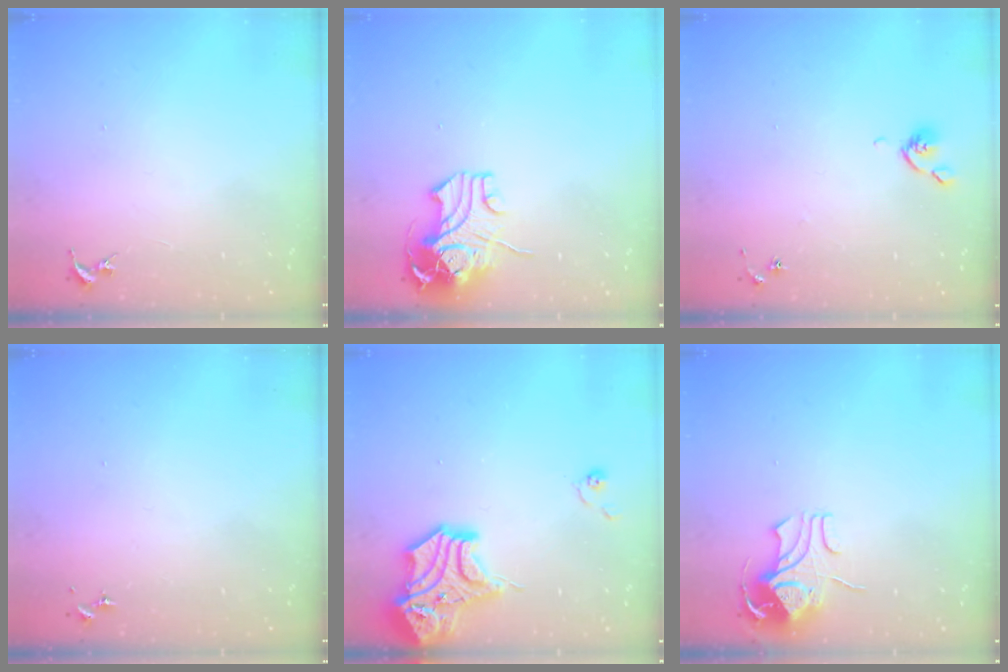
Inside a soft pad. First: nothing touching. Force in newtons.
{"total": 11.8, "press": 11.7, "slide": 2.1}
{"total": 4.4, "press": 4.3, "slide": 0.8}
{"total": 0.0}
{"total": 15.8, "press": 15.6, "slide": 2.4}
{"total": 8.5, "press": 8.4, "slide": 0.8}